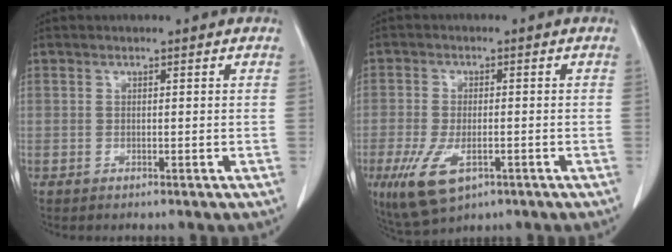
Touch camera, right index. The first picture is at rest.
{"total": 8.5, "force": [-3.9, 4.0, 6.4], "torque": [-0.128, -0.012, -0.061]}